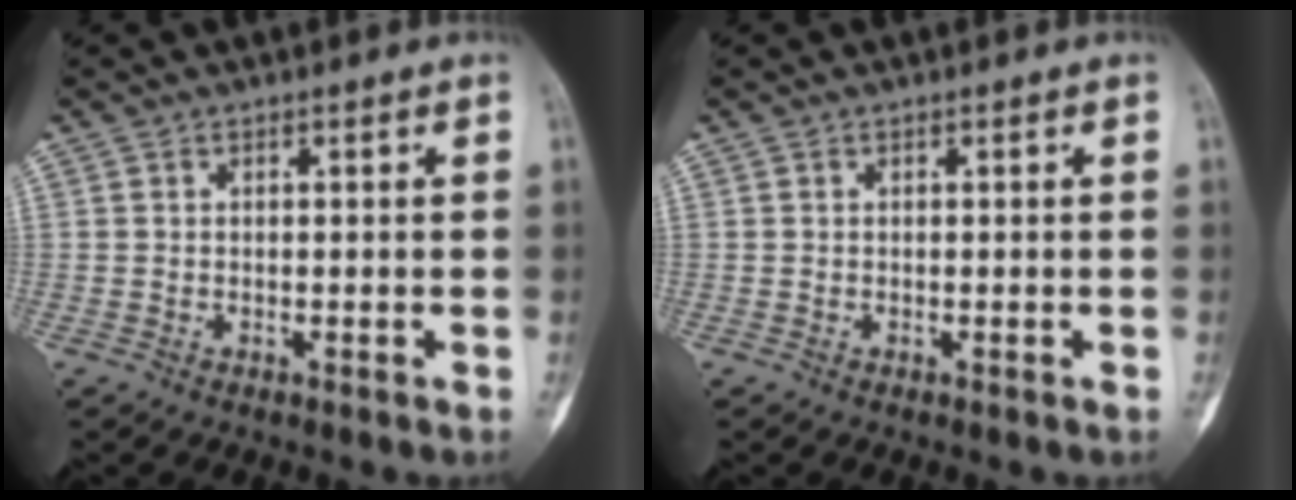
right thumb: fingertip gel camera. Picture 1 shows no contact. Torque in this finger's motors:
{"motor_torque": [0.16, -0.16, 0.25, -0.06, 0.03]}